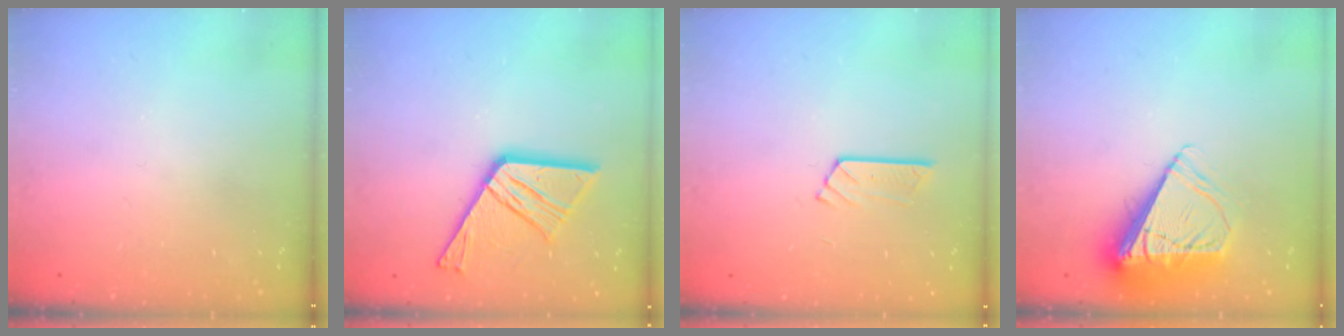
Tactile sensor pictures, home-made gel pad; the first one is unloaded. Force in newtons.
{"total": 16.2, "press": 16.2, "slide": 1.5}
{"total": 4.6, "press": 4.6, "slide": 0.4}
{"total": 10.6, "press": 10.6, "slide": 1.4}